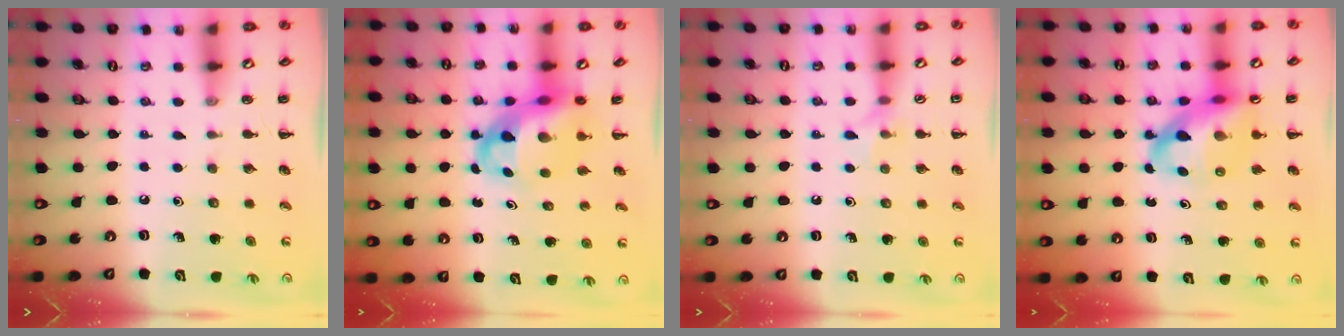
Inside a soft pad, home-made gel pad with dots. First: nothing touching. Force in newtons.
{"total": 7.8, "press": 7.5, "slide": 1.9}
{"total": 4.9, "press": 4.8, "slide": 0.8}
{"total": 12.7, "press": 12.3, "slide": 3.3}